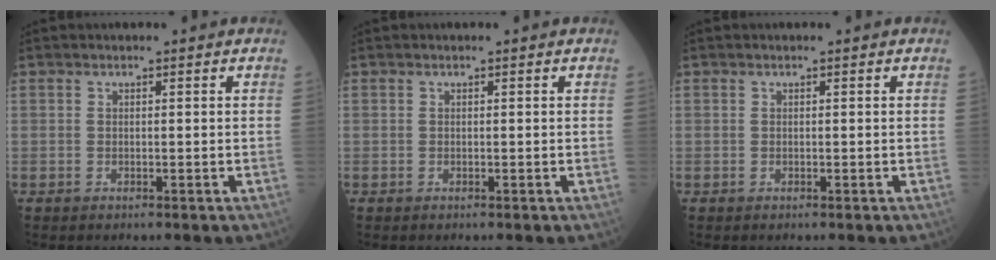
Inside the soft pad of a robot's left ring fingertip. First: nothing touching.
{"total": 0.0}
{"total": 0.0}